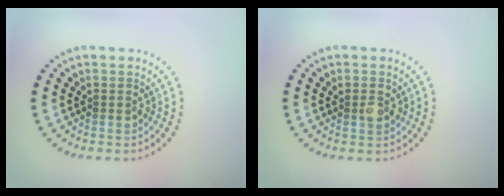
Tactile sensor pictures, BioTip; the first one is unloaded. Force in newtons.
{"total": 1.4, "press": 1.3, "slide": 0.5}